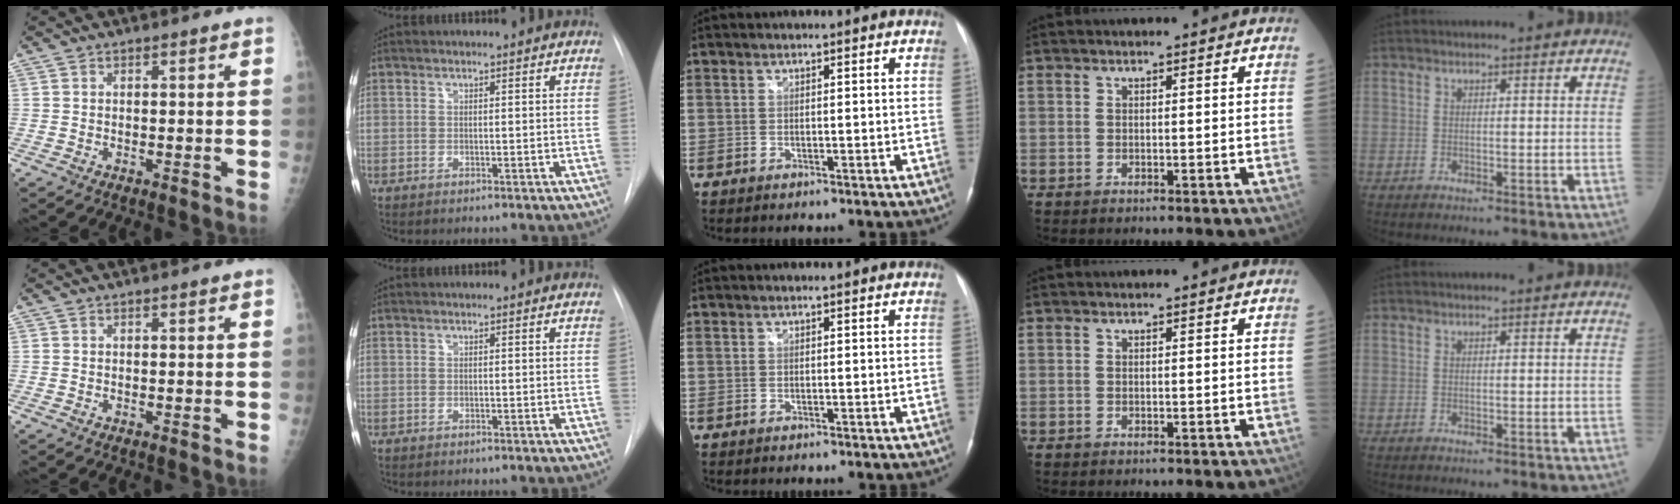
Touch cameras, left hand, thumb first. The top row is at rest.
{}